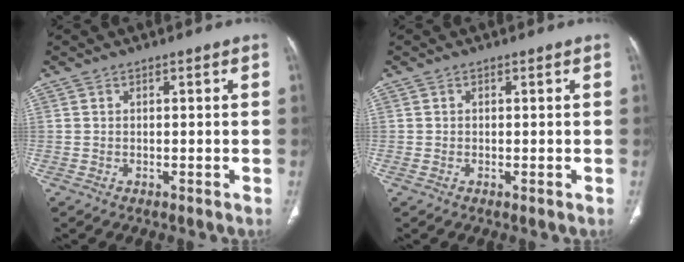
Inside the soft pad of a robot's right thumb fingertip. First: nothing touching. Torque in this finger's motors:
{"motor_torque": [0.04, 0.33, -0.02, 0.24, 0.06]}